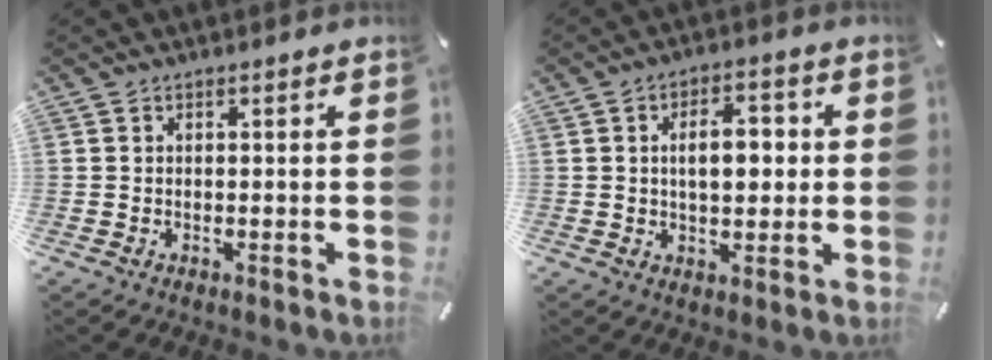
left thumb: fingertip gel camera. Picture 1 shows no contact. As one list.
[{"total": 7.9, "force": [0.8, 4.6, 6.4], "torque": [-0.095, 0.005, 0.006]}]